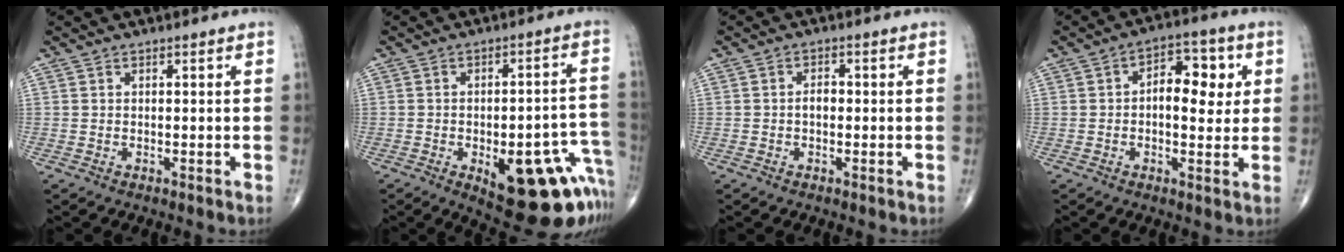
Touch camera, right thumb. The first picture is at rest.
{"total": 20.5, "force": [-8.4, 8.2, 16.8], "torque": [-0.136, 0.045, -0.089]}
{"total": 2.0, "force": [-0.3, 1.3, 1.5], "torque": [-0.018, 0.007, -0.009]}
{"total": 9.5, "force": [1.3, 5.4, 7.7], "torque": [-0.076, 0.013, 0.016]}